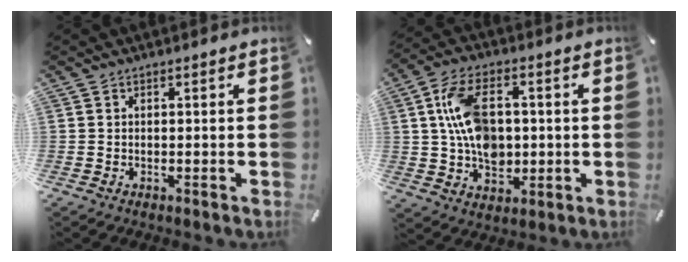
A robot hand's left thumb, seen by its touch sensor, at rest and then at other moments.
{"total": 12.6, "force": [1.1, 9.0, 8.8], "torque": [-0.169, 0.010, 0.020]}